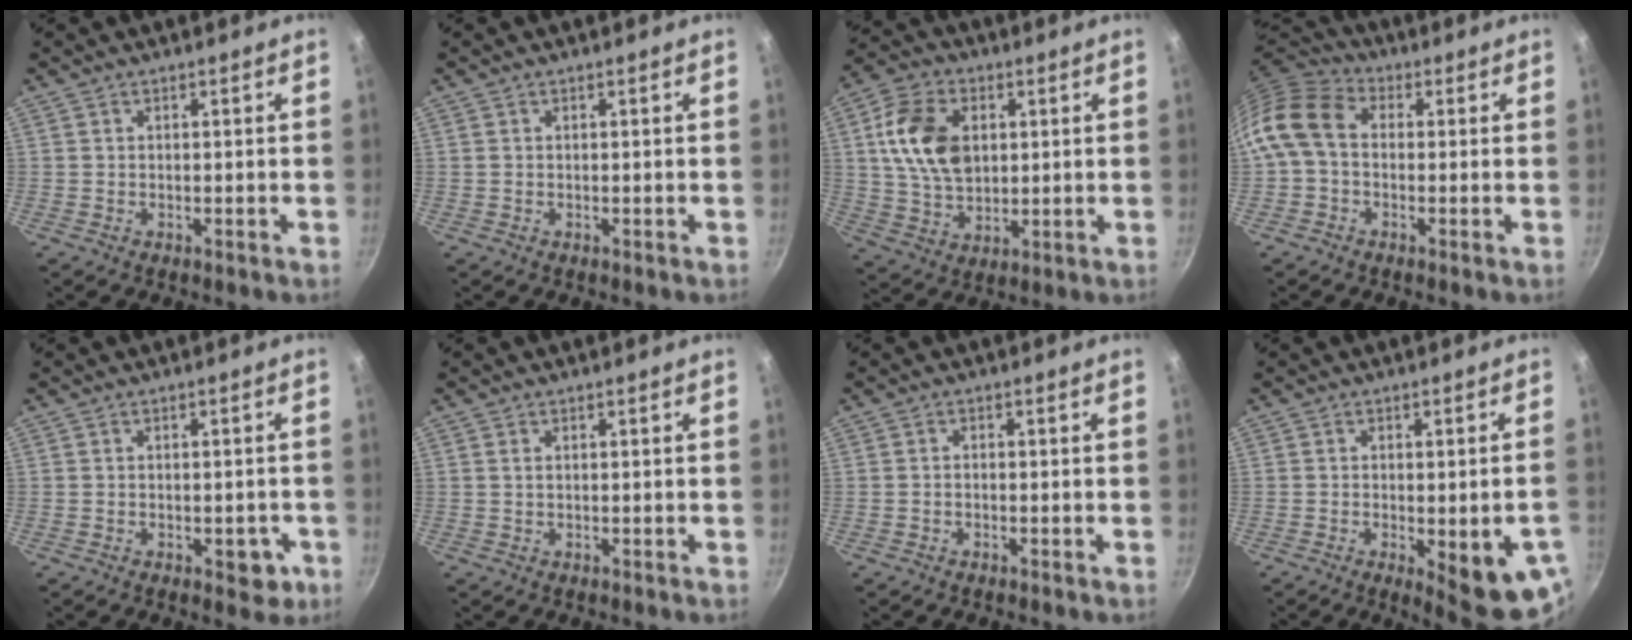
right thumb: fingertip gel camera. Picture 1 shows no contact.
{"total": 0.0}
{"total": 14.2, "force": [2.8, 9.7, 10.0], "torque": [-0.170, -0.001, 0.052]}
{"total": 10.7, "force": [0.0, 7.8, 7.3], "torque": [-0.133, 0.030, -0.023]}
{"total": 4.4, "force": [-1.6, 2.4, 3.3], "torque": [-0.019, 0.012, -0.014]}
{"total": 0.7, "force": [0.2, 0.4, 0.6], "torque": [-0.010, 0.001, 0.003]}
{"total": 0.9, "force": [-0.5, 0.5, 0.5], "torque": [-0.013, 0.007, -0.011]}
{"total": 12.6, "force": [-3.6, 3.7, 11.5], "torque": [-0.119, -0.002, -0.037]}